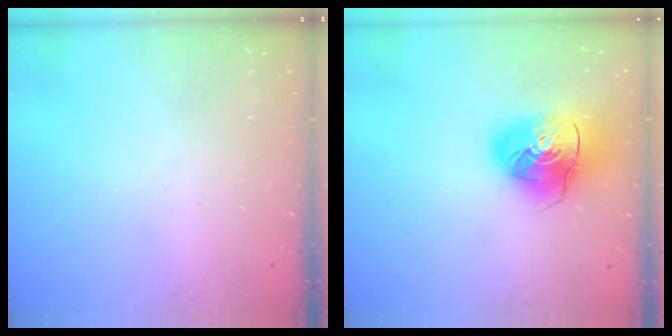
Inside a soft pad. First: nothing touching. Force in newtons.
{"total": 16.3, "press": 16.1, "slide": 2.4}